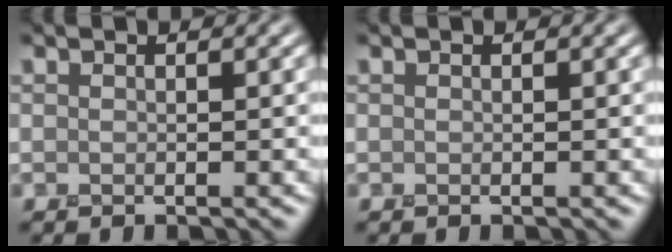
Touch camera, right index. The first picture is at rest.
{"total": 0.0}